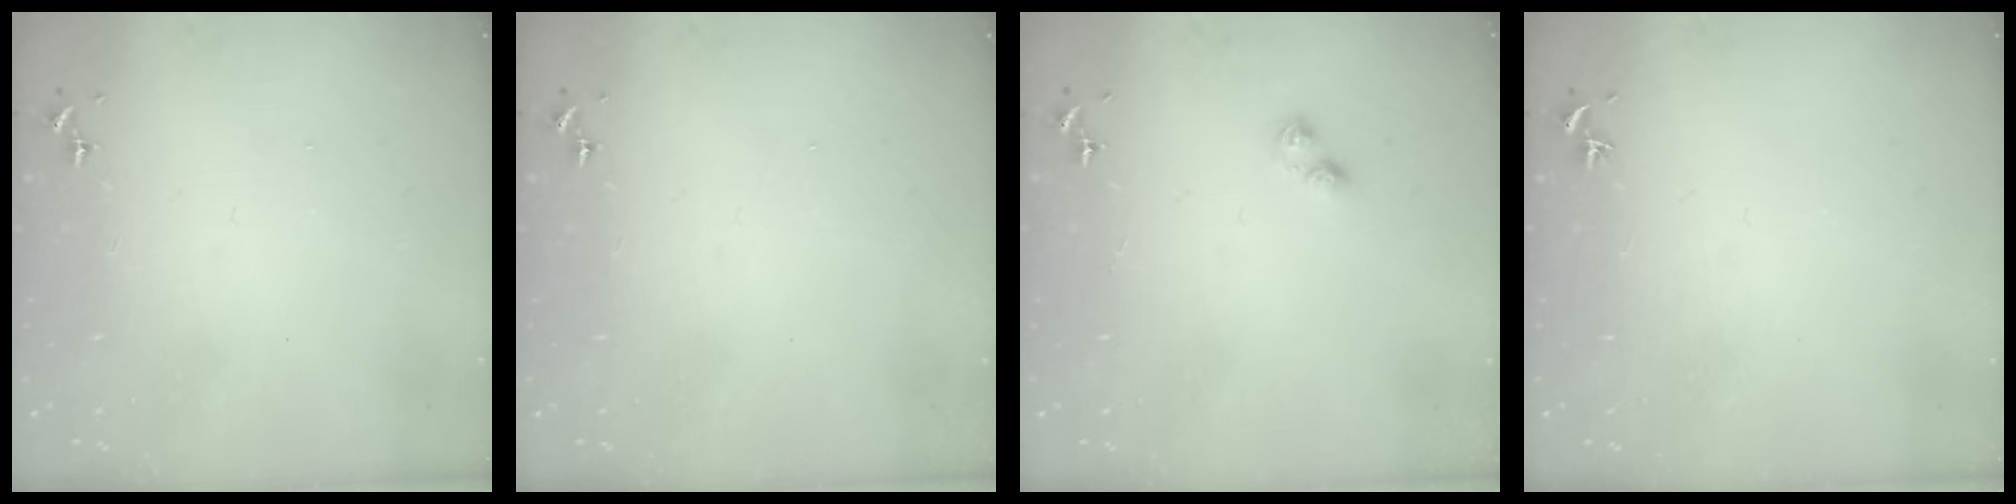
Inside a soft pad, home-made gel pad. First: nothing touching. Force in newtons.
{"total": 0.0}
{"total": 2.9, "press": 2.8, "slide": 0.5}
{"total": 0.0}